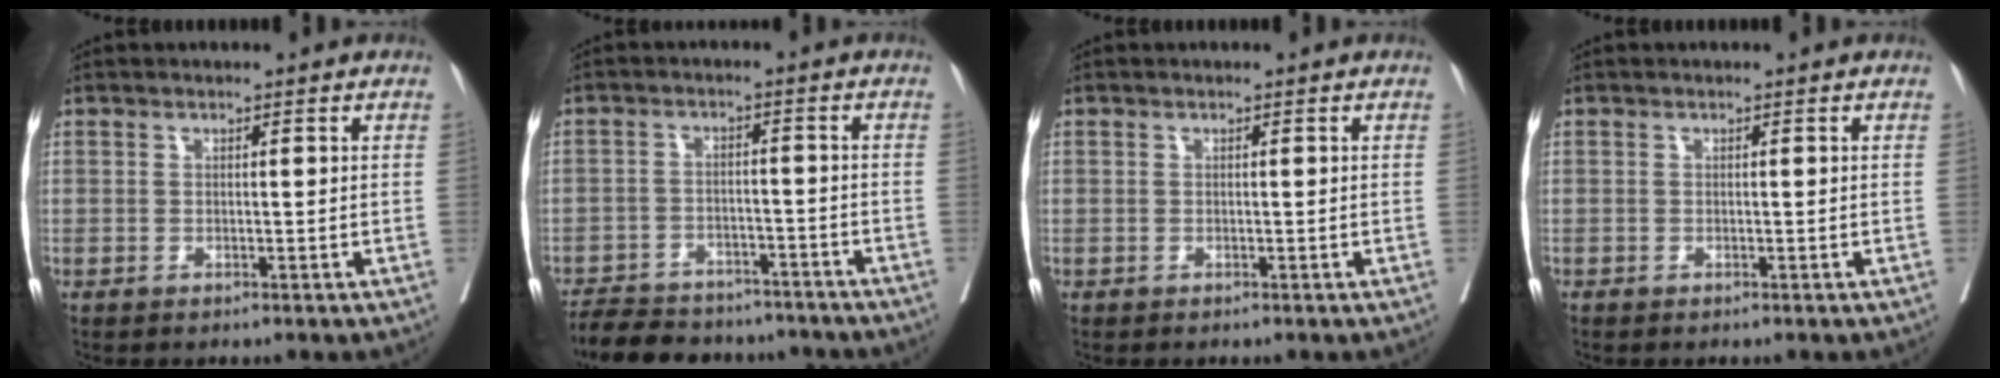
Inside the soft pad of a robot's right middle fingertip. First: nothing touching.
{"total": 14.1, "force": [-12.4, 5.0, 4.2], "torque": [-0.081, 0.008, -0.170]}
{"total": 0.0}
{"total": 0.0}